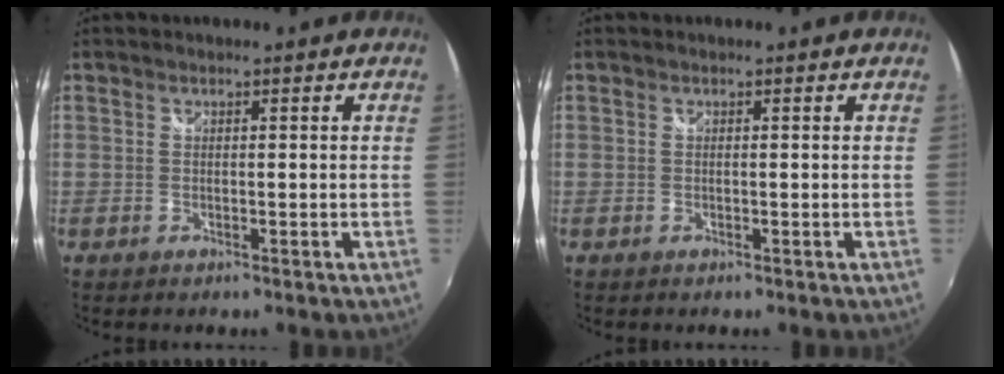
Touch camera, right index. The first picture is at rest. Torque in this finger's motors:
{"motor_torque": [0.44, 0.09, 0.09, 0.00]}